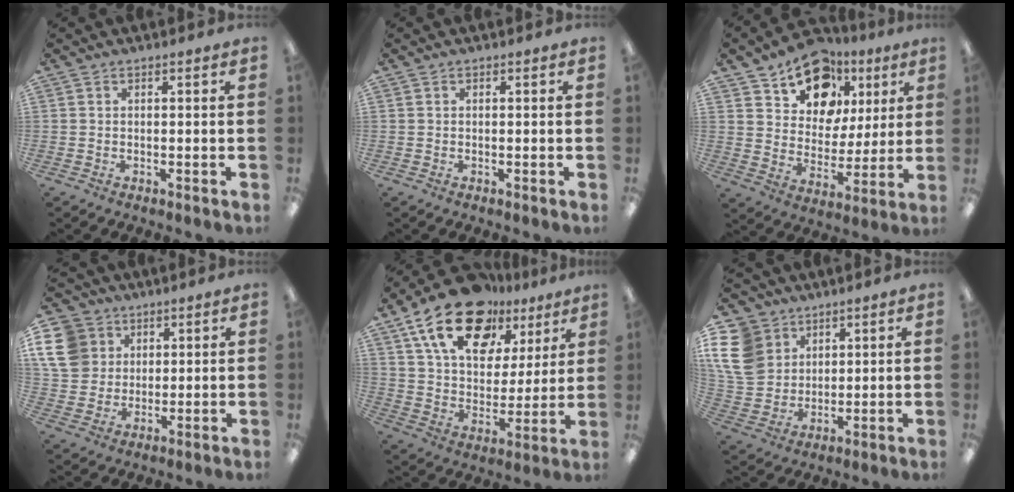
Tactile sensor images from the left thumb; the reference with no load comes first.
{"total": 0.0}
{"total": 16.4, "force": [10.2, 10.9, 6.8], "torque": [-0.115, -0.049, 0.189]}
{"total": 11.6, "force": [4.6, 9.8, 4.3], "torque": [-0.091, -0.008, 0.092]}
{"total": 21.2, "force": [13.4, 11.7, 11.5], "torque": [-0.200, -0.064, 0.239]}
{"total": 13.0, "force": [5.4, 10.7, 5.2], "torque": [-0.130, -0.019, 0.108]}